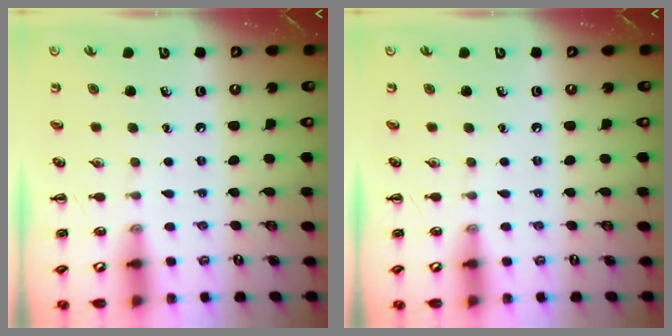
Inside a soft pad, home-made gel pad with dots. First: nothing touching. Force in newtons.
{"total": 0.0}